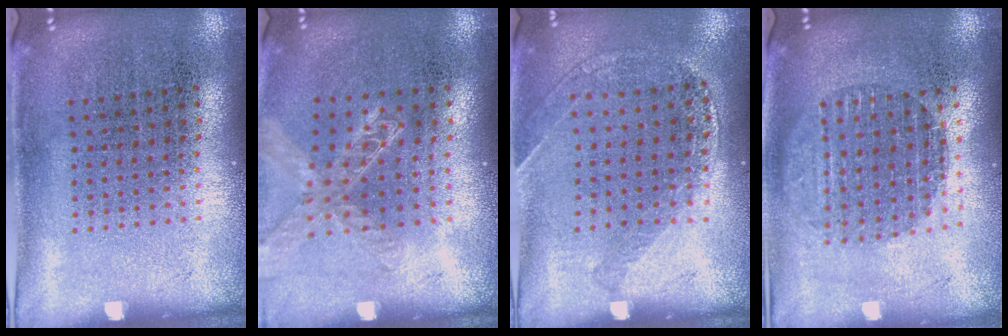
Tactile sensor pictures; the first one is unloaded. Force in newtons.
{"total": 1.4, "press": 1.4, "slide": 0.1}
{"total": 1.2, "press": 1.2, "slide": 0.2}
{"total": 1.8, "press": 1.5, "slide": 0.9}